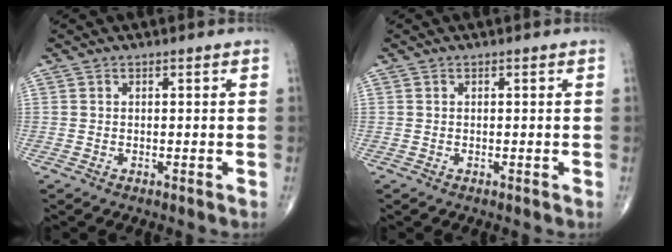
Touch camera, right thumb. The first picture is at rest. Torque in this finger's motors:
{"motor_torque": [-0.03, -0.01, -0.02, -0.01, 0.01]}